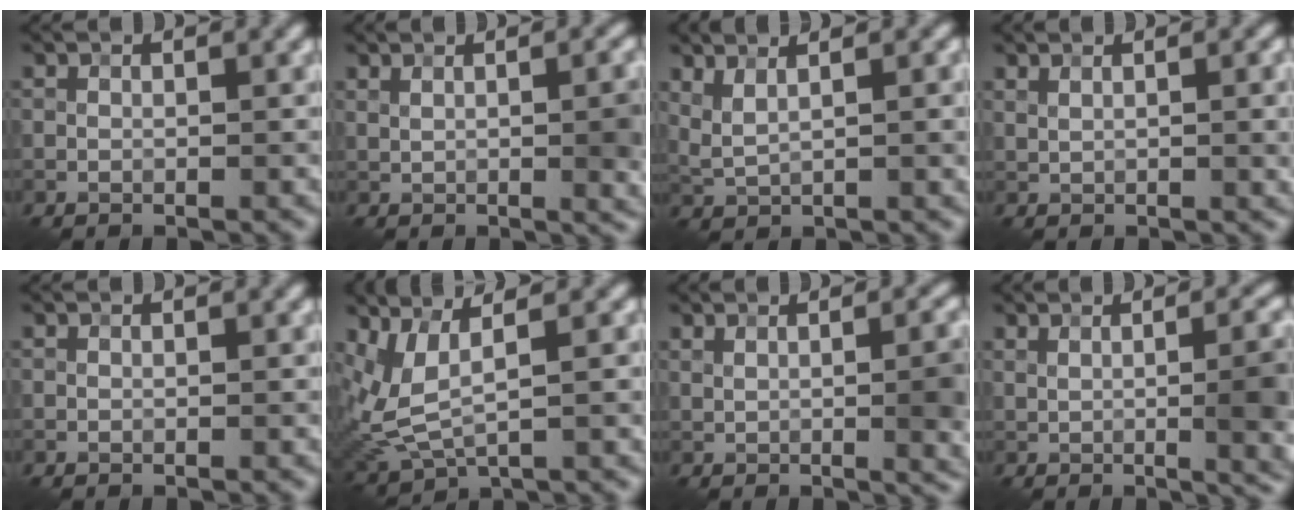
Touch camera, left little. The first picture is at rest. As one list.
[{"total": 6.3, "force": [0.9, 2.3, 5.7], "torque": [-0.043, 0.017, 0.016]}, {"total": 3.6, "force": [1.7, 1.2, 2.9], "torque": [-0.054, 0.006, 0.032]}, {"total": 4.0, "force": [1.4, 1.6, 3.4], "torque": [-0.034, 0.014, 0.015]}, {"total": 0.0}, {"total": 4.6, "force": [1.7, 1.7, 3.9], "torque": [-0.105, -0.009, 0.045]}, {"total": 8.4, "force": [1.0, 3.5, 7.6], "torque": [-0.049, 0.032, 0.011]}, {"total": 11.0, "force": [1.0, 4.6, 9.9], "torque": [-0.074, 0.032, 0.015]}]